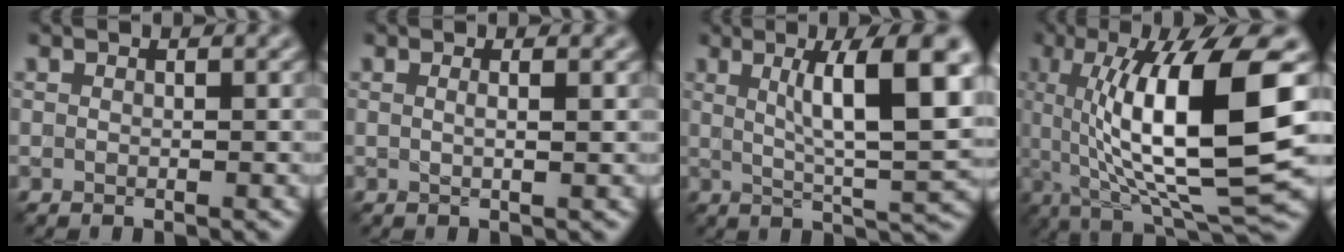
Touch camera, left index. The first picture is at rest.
{"total": 1.0, "force": [0.3, 0.2, 0.9], "torque": [-0.010, 0.001, -0.003]}
{"total": 9.9, "force": [2.6, 1.9, 9.4], "torque": [-0.125, -0.002, 0.047]}
{"total": 13.8, "force": [1.5, 3.3, 13.3], "torque": [-0.196, 0.001, 0.029]}